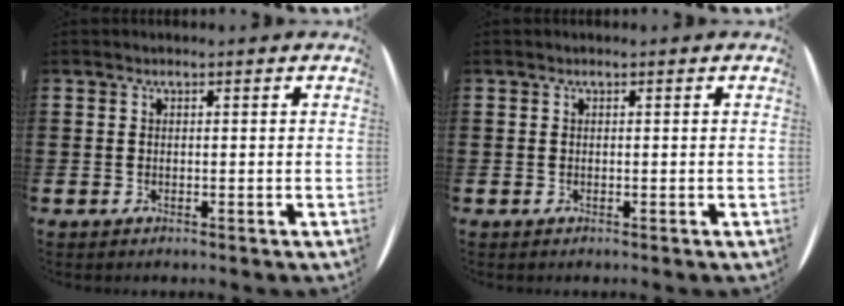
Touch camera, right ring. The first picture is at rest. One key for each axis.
{"total": 0.0}